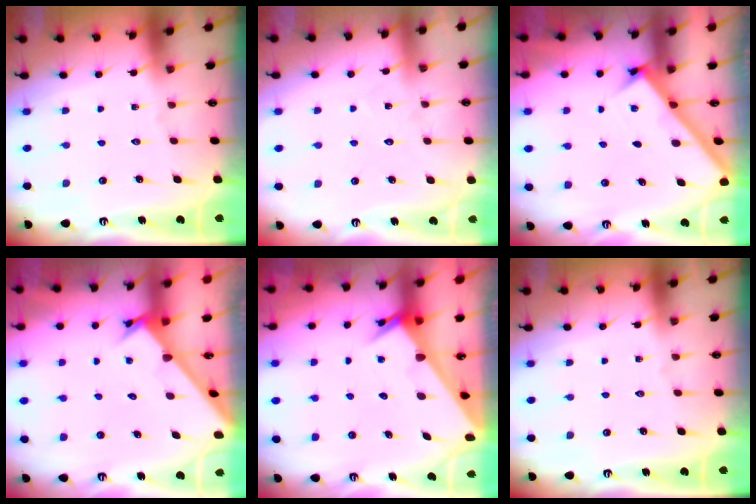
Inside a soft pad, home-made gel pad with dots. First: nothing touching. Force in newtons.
{"total": 4.7, "press": 4.7, "slide": 0.5}
{"total": 2.8, "press": 2.8, "slide": 0.4}
{"total": 2.6, "press": 2.6, "slide": 0.3}
{"total": 2.5, "press": 2.5, "slide": 0.1}
{"total": 0.0}